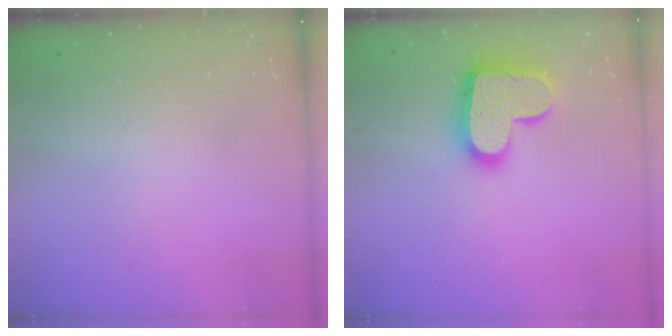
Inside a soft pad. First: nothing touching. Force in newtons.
{"total": 17.7, "press": 17.6, "slide": 1.3}